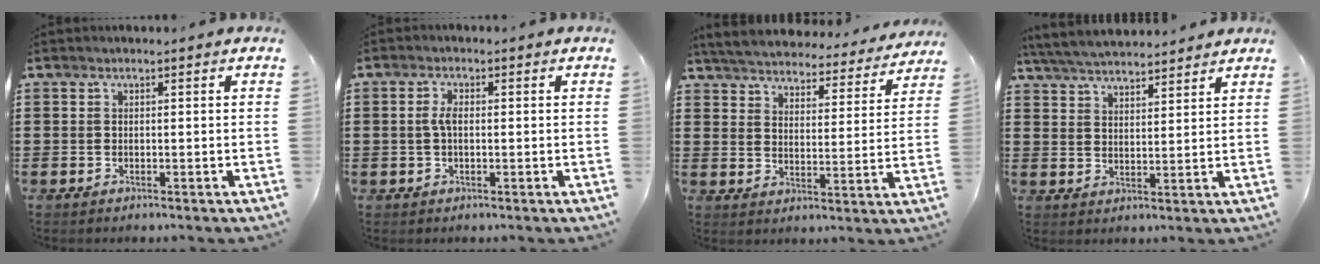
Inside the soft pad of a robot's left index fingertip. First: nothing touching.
{"total": 2.4, "force": [0.1, 1.0, 2.2], "torque": [-0.053, -0.001, -0.002]}
{"total": 4.8, "force": [4.8, 0.2, 0.3], "torque": [-0.033, -0.039, 0.079]}
{"total": 5.0, "force": [4.9, 0.3, 1.0], "torque": [-0.038, -0.018, 0.088]}